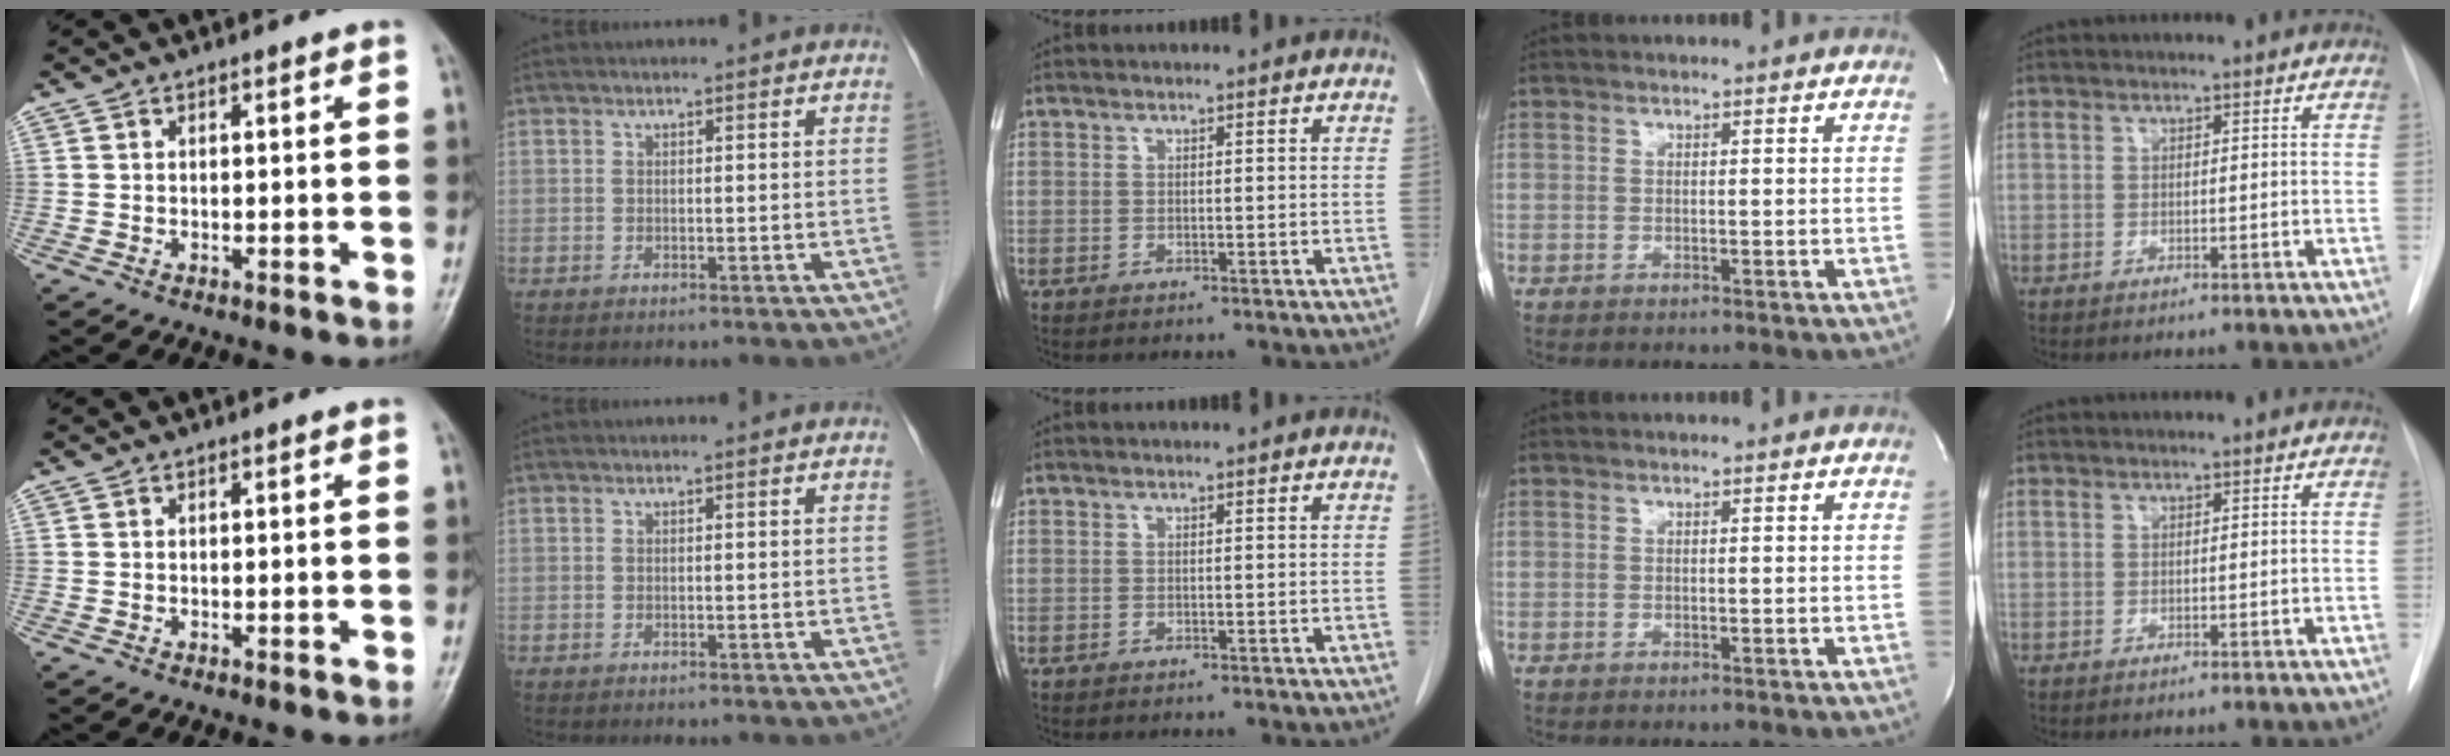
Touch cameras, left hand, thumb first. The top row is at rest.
{}